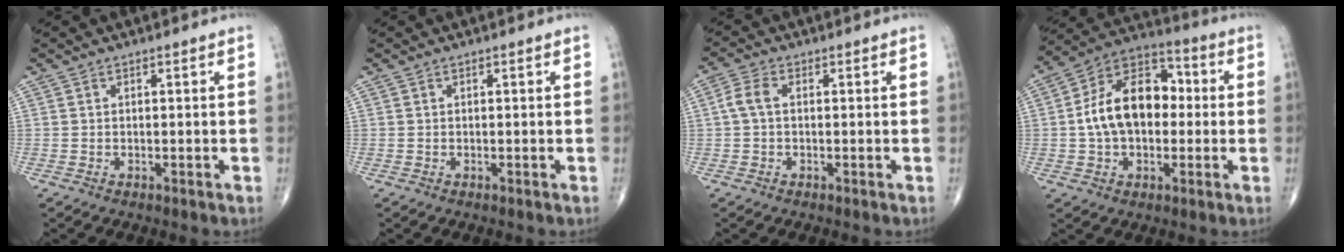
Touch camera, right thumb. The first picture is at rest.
{"total": 0.0}
{"total": 3.7, "force": [0.3, 2.2, 3.0], "torque": [-0.069, 0.011, 0.002]}
{"total": 16.3, "force": [0.3, 10.7, 12.3], "torque": [-0.185, 0.037, -0.004]}